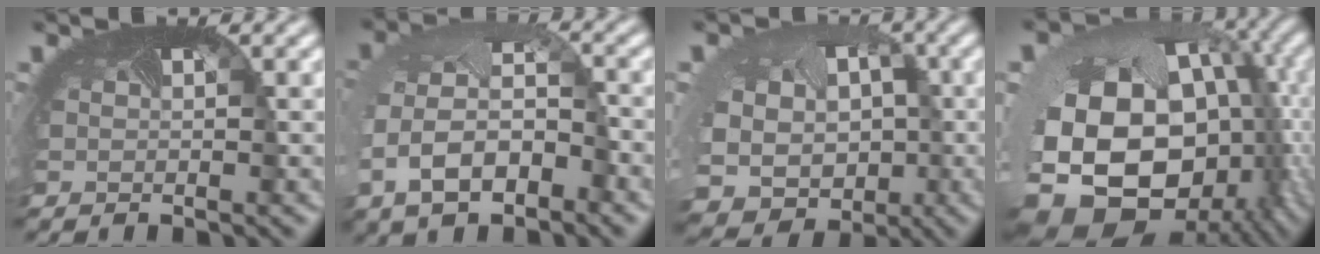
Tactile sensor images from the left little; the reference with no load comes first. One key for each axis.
{"total": 6.9, "fx": -2.7, "fy": 4.1, "fz": 4.9, "tx": -0.120, "ty": -0.012, "tz": -0.055}
{"total": 13.5, "fx": -2.2, "fy": 11.7, "fz": 6.4, "tx": -0.140, "ty": -0.039, "tz": -0.040}
{"total": 19.1, "fx": -4.3, "fy": 13.7, "fz": 12.6, "tx": -0.252, "ty": -0.069, "tz": -0.034}